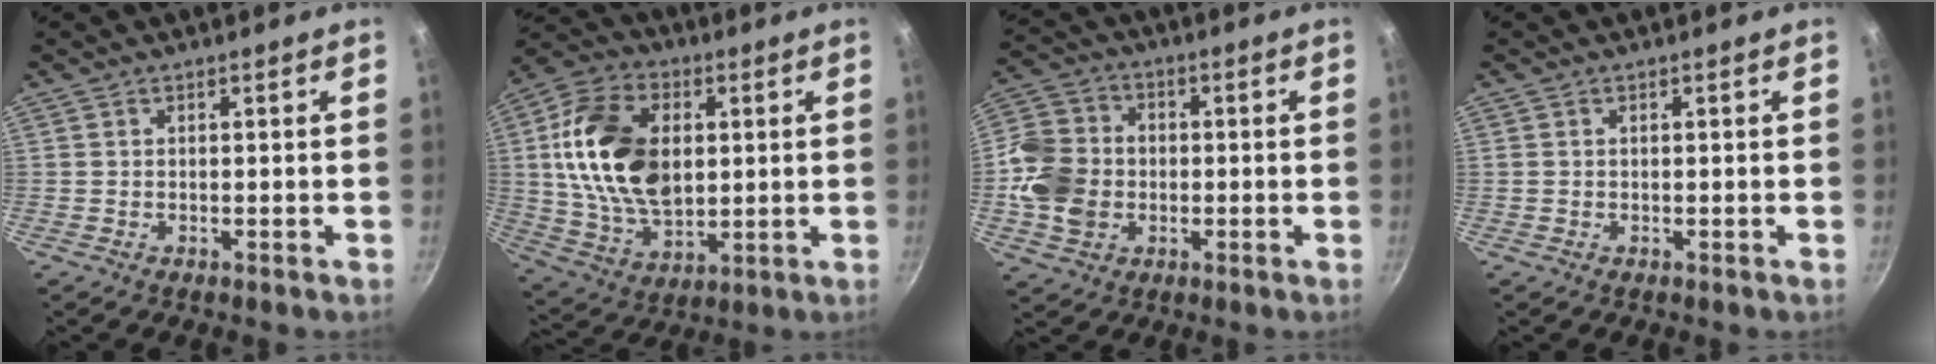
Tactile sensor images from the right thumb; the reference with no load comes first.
{"total": 20.8, "force": [2.9, 13.5, 15.5], "torque": [-0.267, -0.005, 0.053]}
{"total": 12.2, "force": [-1.3, 10.1, 6.7], "torque": [-0.111, 0.017, -0.035]}
{"total": 0.0}